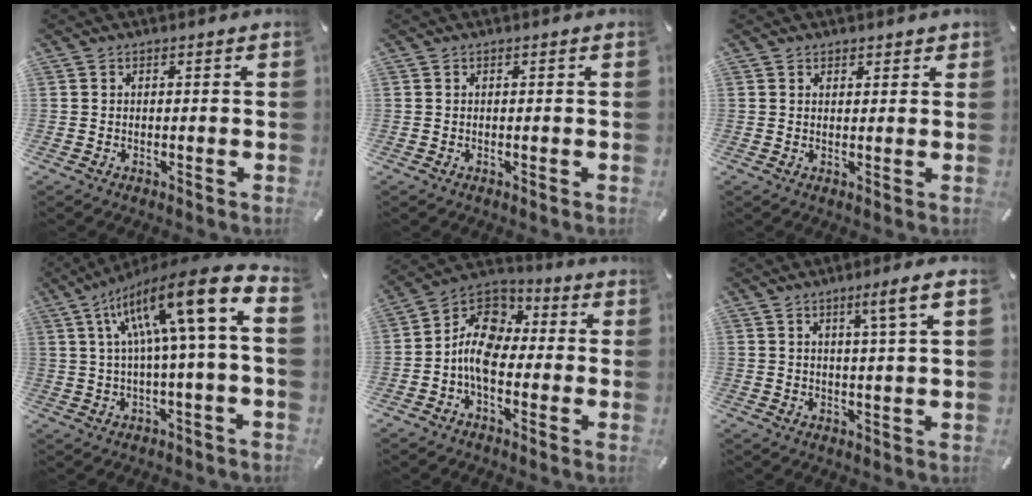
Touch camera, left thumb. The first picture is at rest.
{"total": 0.0}
{"total": 1.5, "force": [1.1, 1.1, 0.2], "torque": [0.002, -0.001, 0.018]}
{"total": 18.2, "force": [6.2, 2.6, 16.9], "torque": [-0.310, -0.036, 0.085]}
{"total": 10.2, "force": [-2.9, 7.0, 6.8], "torque": [-0.157, 0.010, -0.058]}
{"total": 6.3, "force": [2.9, 0.1, 5.6], "torque": [-0.097, -0.005, 0.043]}